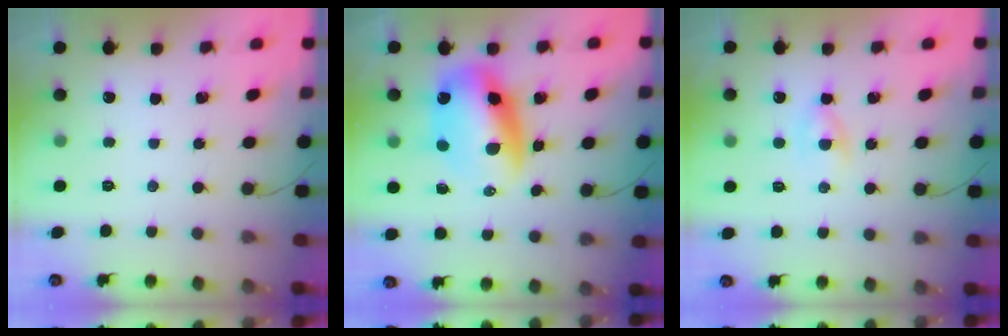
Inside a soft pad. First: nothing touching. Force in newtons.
{"total": 13.7, "press": 13.2, "slide": 3.5}
{"total": 2.1, "press": 2.0, "slide": 0.8}